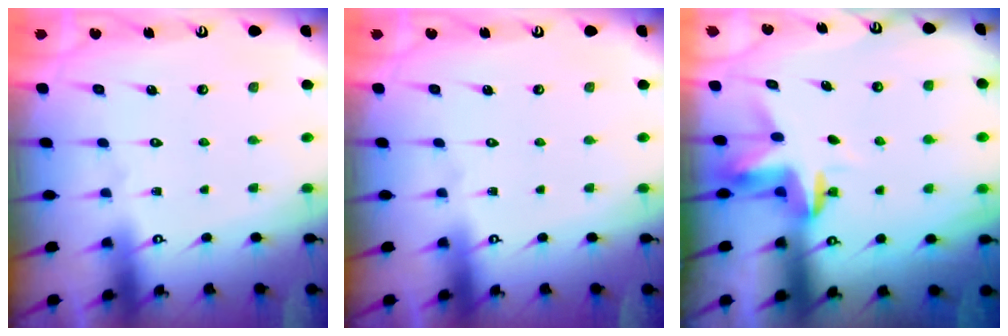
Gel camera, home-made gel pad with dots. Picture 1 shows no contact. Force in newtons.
{"total": 0.0}
{"total": 3.6, "press": 3.6, "slide": 0.2}